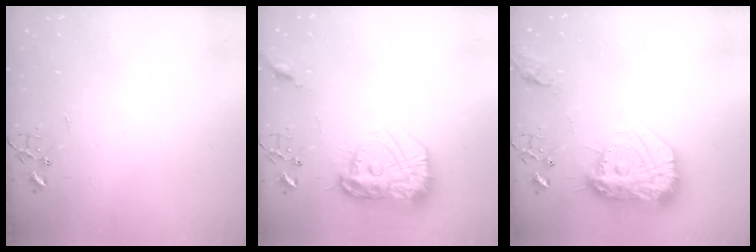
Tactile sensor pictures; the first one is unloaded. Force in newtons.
{"total": 17.7, "press": 17.6, "slide": 1.4}
{"total": 20.7, "press": 20.6, "slide": 1.5}